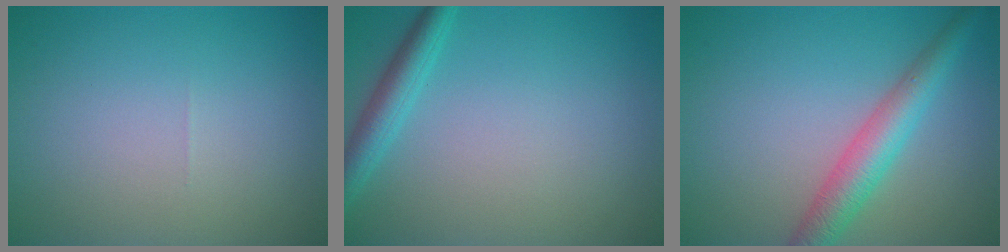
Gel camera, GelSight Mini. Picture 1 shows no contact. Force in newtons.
{"total": 2.7, "press": 2.7, "slide": 0.2}
{"total": 4.2, "press": 4.2, "slide": 0.1}